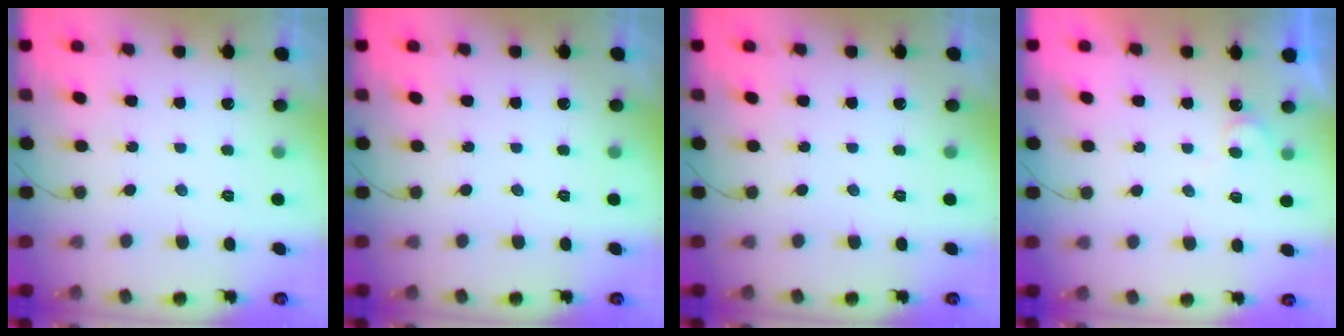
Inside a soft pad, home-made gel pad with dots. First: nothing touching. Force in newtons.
{"total": 0.0}
{"total": 0.0}
{"total": 5.6, "press": 5.6, "slide": 0.5}